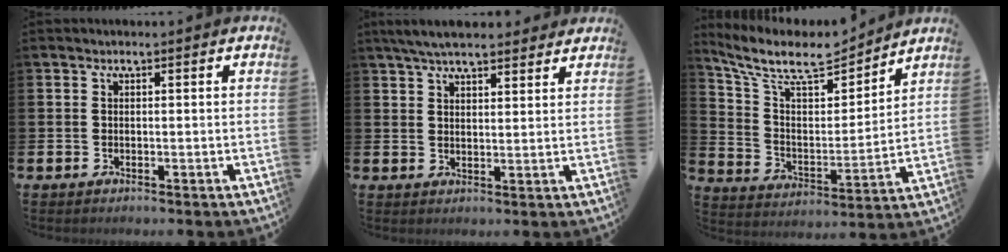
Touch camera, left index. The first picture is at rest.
{"total": 5.5, "force": [5.1, 1.1, 1.7], "torque": [-0.042, -0.014, 0.094]}
{"total": 9.7, "force": [8.5, 2.8, 3.8], "torque": [-0.117, -0.055, 0.148]}